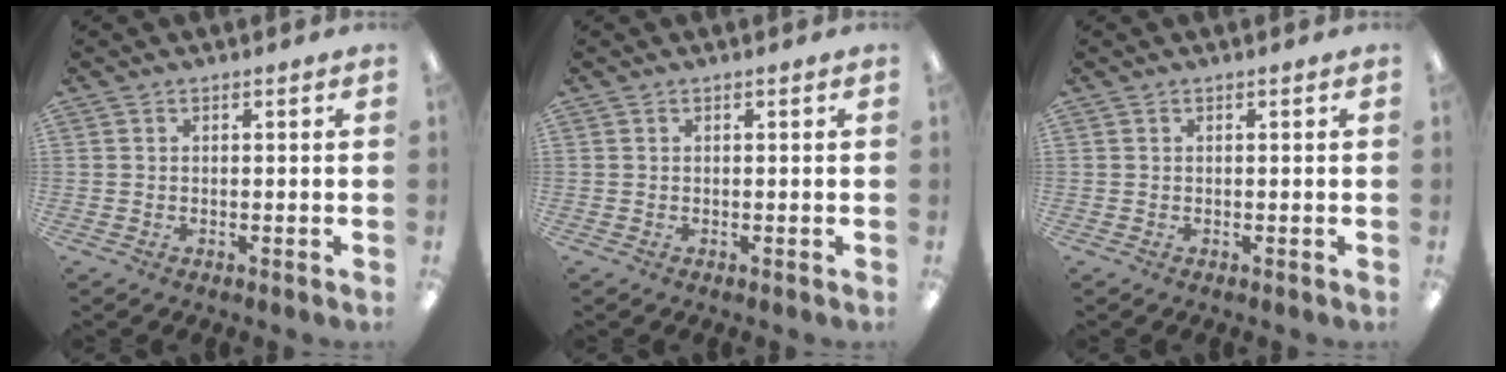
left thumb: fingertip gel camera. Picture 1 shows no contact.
{"total": 0.0}
{"total": 0.0}